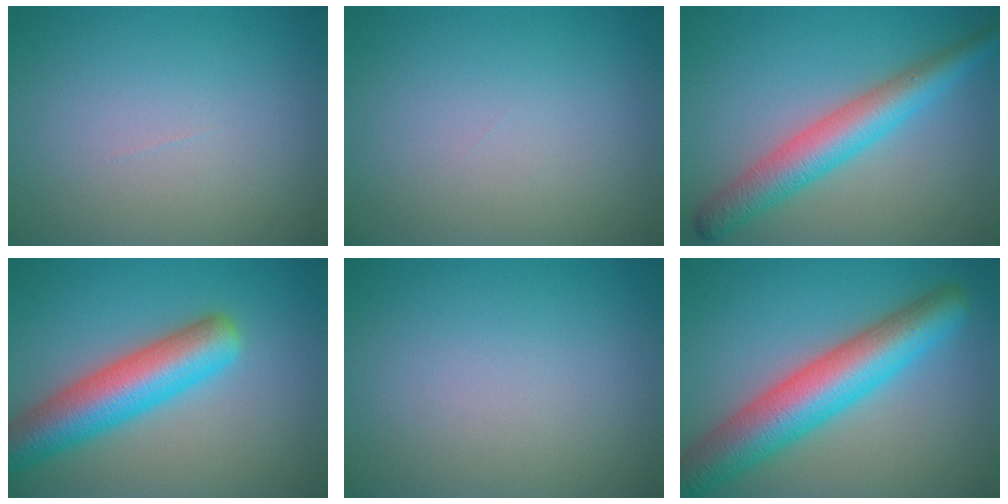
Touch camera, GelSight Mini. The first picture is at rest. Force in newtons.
{"total": 0.0}
{"total": 5.4, "press": 5.4, "slide": 0.1}
{"total": 7.5, "press": 7.5, "slide": 0.4}
{"total": 0.0}
{"total": 8.9, "press": 8.9, "slide": 0.4}